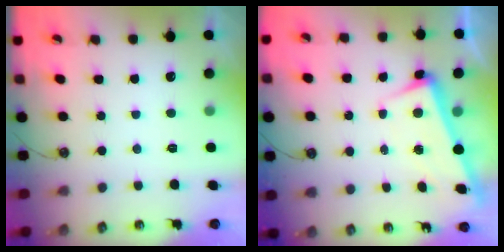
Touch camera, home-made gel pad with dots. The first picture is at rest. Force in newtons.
{"total": 3.3, "press": 3.1, "slide": 1.1}